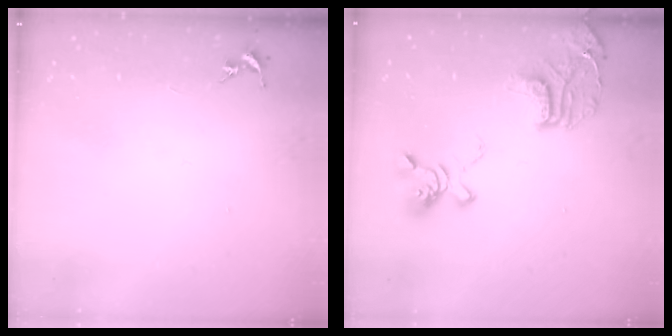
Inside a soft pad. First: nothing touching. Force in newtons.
{"total": 21.0, "press": 21.0, "slide": 1.5}